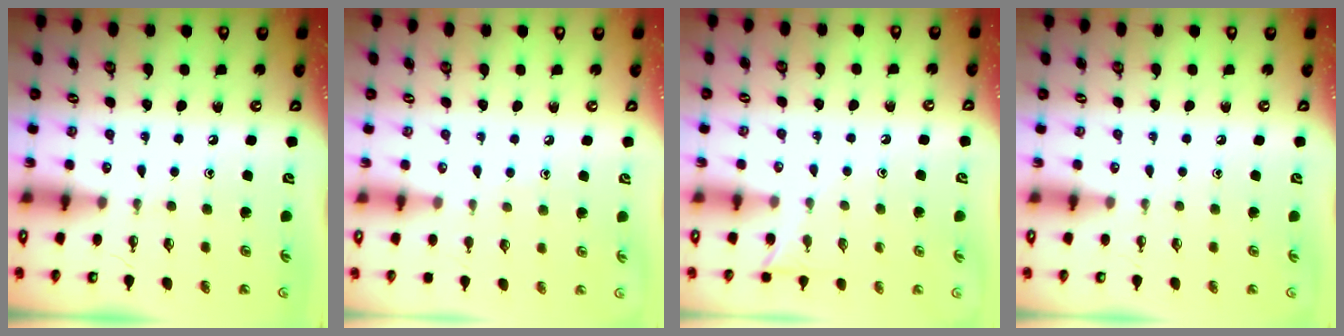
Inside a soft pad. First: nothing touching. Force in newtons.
{"total": 4.1, "press": 4.1, "slide": 0.4}
{"total": 5.1, "press": 5.1, "slide": 0.6}
{"total": 0.0}